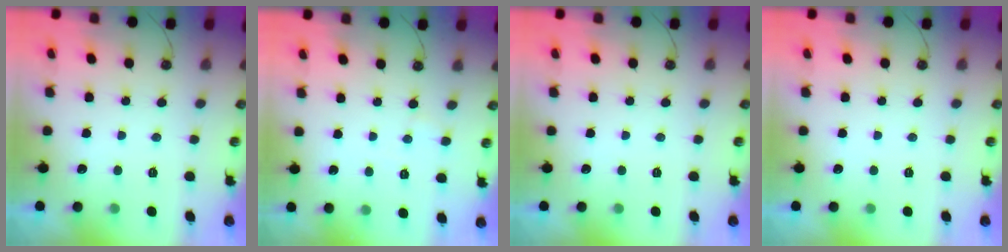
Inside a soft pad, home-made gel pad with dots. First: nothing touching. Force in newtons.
{"total": 2.6, "press": 2.5, "slide": 0.5}
{"total": 0.0}
{"total": 0.0}